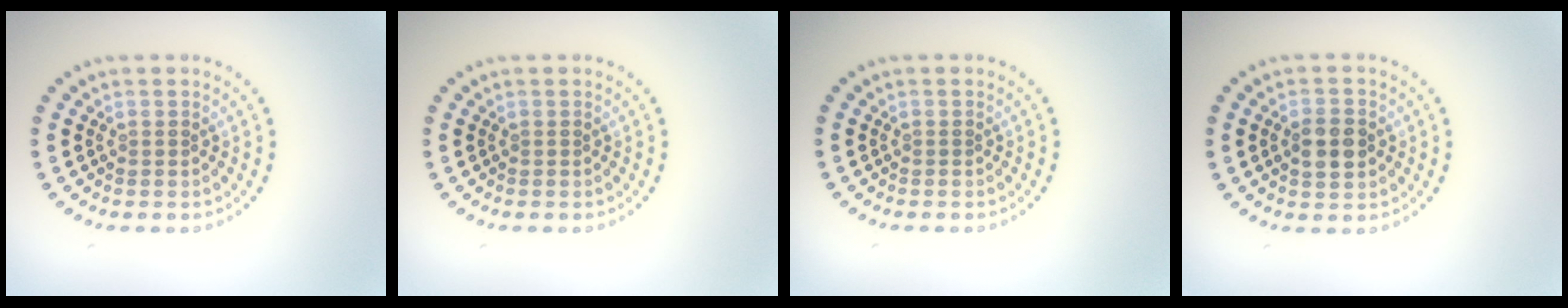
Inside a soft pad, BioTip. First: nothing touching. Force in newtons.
{"total": 0.0}
{"total": 0.0}
{"total": 3.3, "press": 3.2, "slide": 0.3}